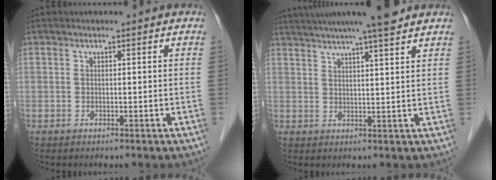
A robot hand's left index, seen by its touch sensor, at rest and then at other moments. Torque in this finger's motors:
{"motor_torque": [0.19, -0.76, 0.88, 0.21]}